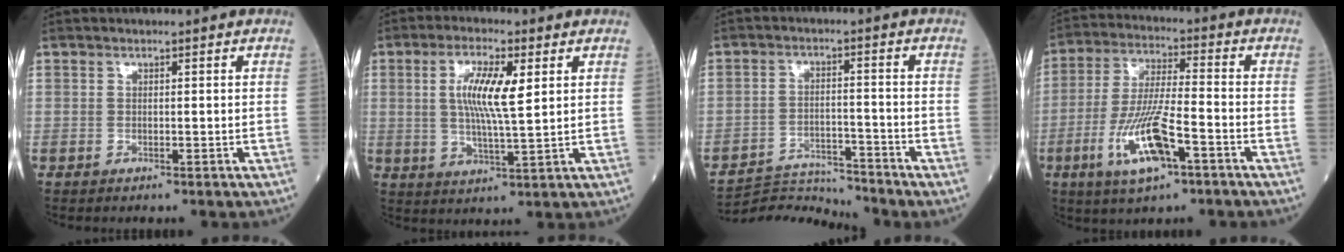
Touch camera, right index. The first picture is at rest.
{"total": 8.1, "force": [2.1, 1.2, 7.7], "torque": [-0.149, 0.004, 0.039]}
{"total": 7.0, "force": [-6.7, -0.9, -1.5], "torque": [0.024, 0.004, -0.119]}
{"total": 11.7, "force": [-5.1, 2.2, 10.4], "torque": [-0.210, -0.012, -0.093]}